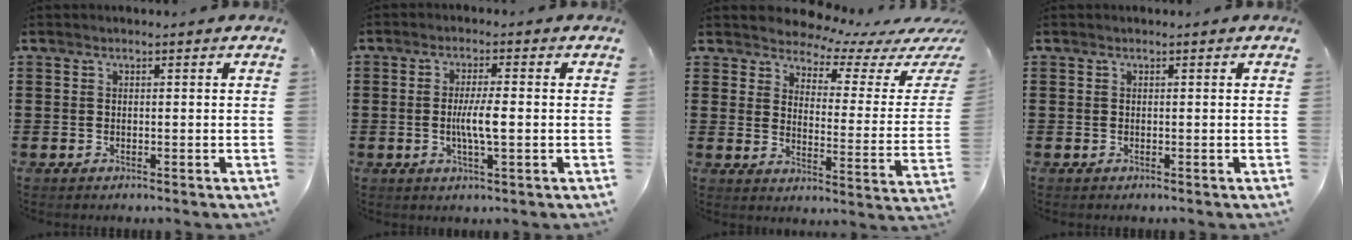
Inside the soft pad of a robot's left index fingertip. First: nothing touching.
{"total": 4.7, "force": [-0.4, 0.6, 4.7], "torque": [-0.088, -0.003, -0.011]}
{"total": 4.2, "force": [4.1, 0.7, 1.0], "torque": [-0.038, -0.035, 0.065]}
{"total": 0.0}